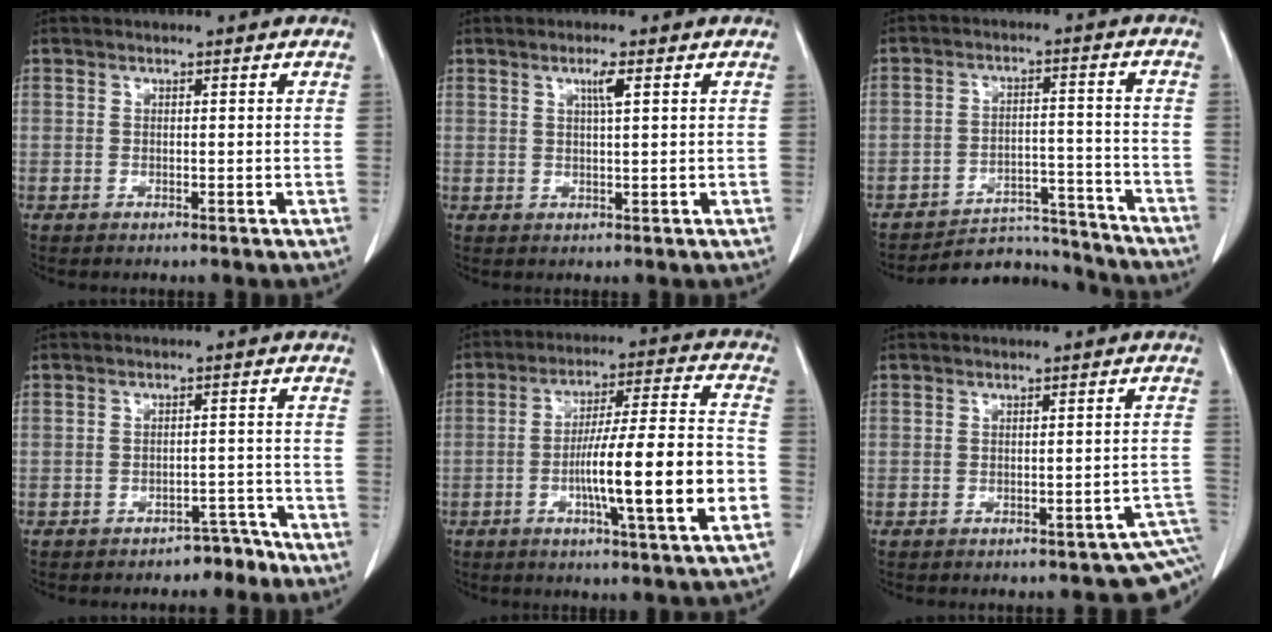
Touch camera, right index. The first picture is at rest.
{"total": 2.4, "force": [1.1, -0.1, 2.2], "torque": [-0.040, 0.001, 0.019]}
{"total": 10.5, "force": [-10.2, 2.2, -1.0], "torque": [0.032, 0.046, -0.147]}
{"total": 3.7, "force": [-3.1, 1.7, 1.0], "torque": [-0.006, 0.013, -0.041]}
{"total": 16.3, "force": [-4.4, 0.4, 15.7], "torque": [-0.257, 0.005, -0.070]}
{"total": 6.3, "force": [-3.9, 3.0, 3.9], "torque": [-0.016, 0.003, -0.042]}